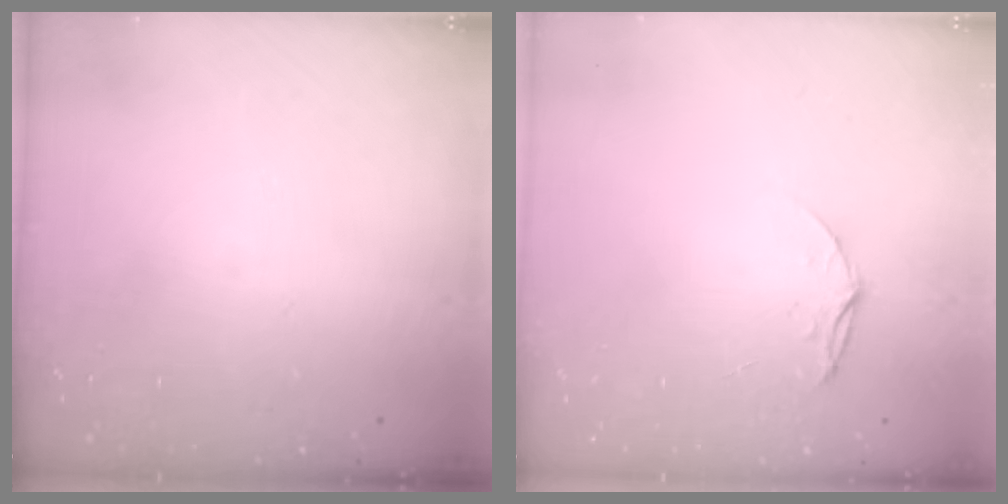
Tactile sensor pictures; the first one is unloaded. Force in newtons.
{"total": 4.4, "press": 4.4, "slide": 0.4}